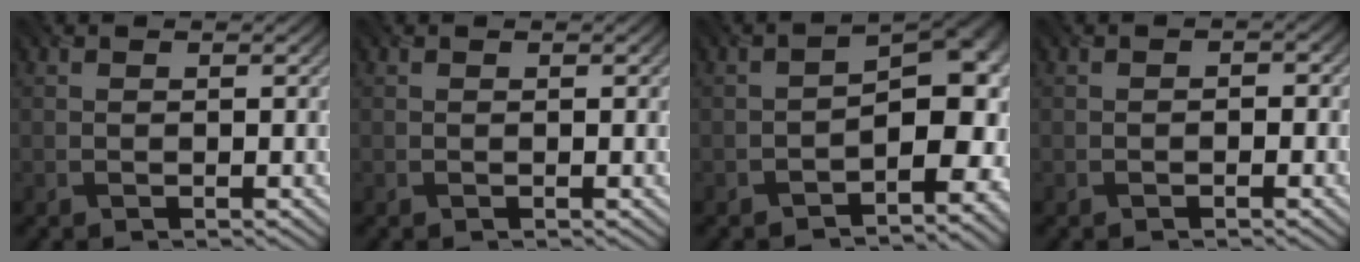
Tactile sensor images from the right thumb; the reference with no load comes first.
{"total": 0.0}
{"total": 10.1, "force": [-2.9, 5.2, 8.2], "torque": [-0.087, -0.005, -0.043]}
{"total": 0.8, "force": [-0.4, 0.6, 0.2], "torque": [0.000, -0.002, -0.009]}